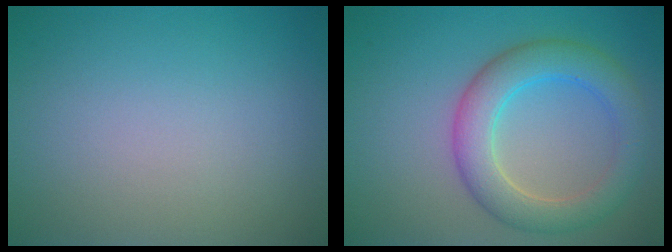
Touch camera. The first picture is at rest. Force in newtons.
{"total": 5.4, "press": 5.4, "slide": 0.2}